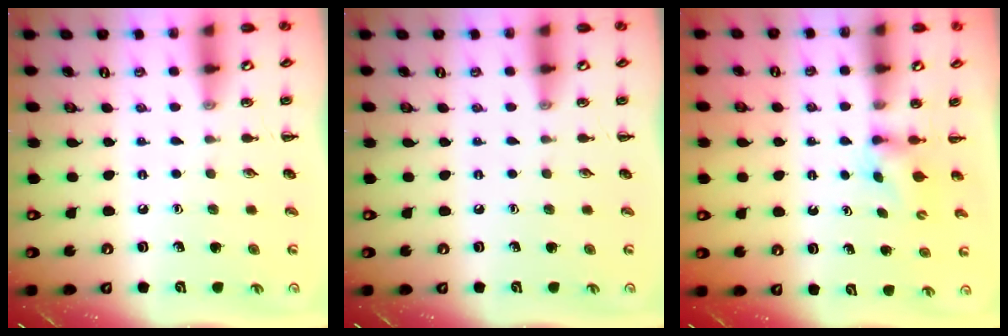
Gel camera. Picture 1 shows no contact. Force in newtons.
{"total": 0.0}
{"total": 2.2, "press": 1.9, "slide": 1.0}